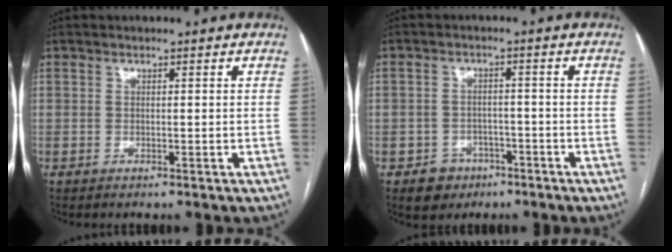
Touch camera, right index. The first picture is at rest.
{"total": 4.6, "force": [-2.5, 3.8, 0.6], "torque": [-0.002, 0.013, -0.031]}